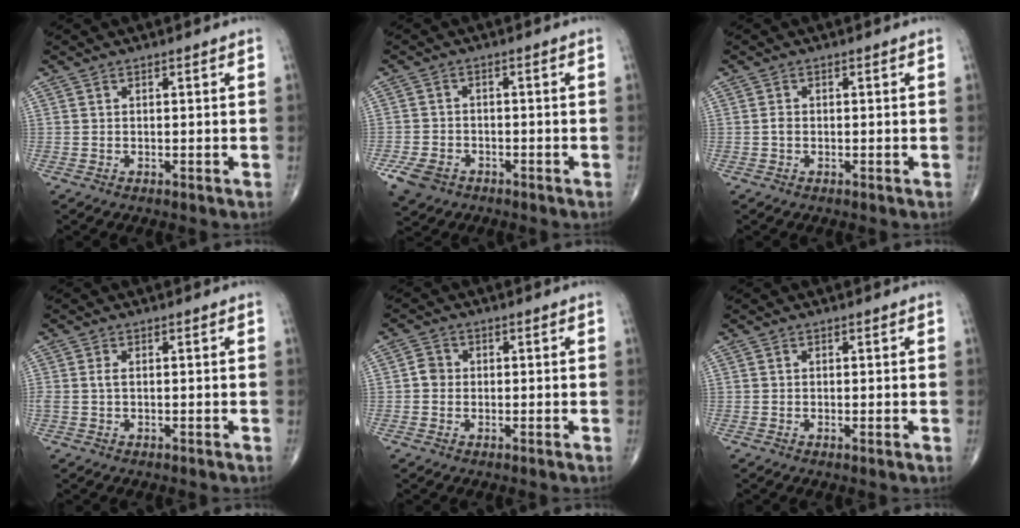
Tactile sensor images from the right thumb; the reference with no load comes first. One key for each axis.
{"total": 5.9, "fx": -3.3, "fy": 4.2, "fz": 2.5, "tx": -0.053, "ty": 0.012, "tz": -0.054}
{"total": 1.0, "fx": -0.3, "fy": 0.7, "fz": 0.6, "tx": -0.011, "ty": 0.001, "tz": -0.007}
{"total": 1.3, "fx": 0.1, "fy": 0.6, "fz": 1.1, "tx": -0.028, "ty": 0.000, "tz": 0.001}
{"total": 2.5, "fx": -0.2, "fy": 2.3, "fz": 1.0, "tx": -0.006, "ty": 0.006, "tz": -0.009}
{"total": 0.7, "fx": -0.1, "fy": 0.0, "fz": 0.7, "tx": -0.017, "ty": -0.004, "tz": -0.004}